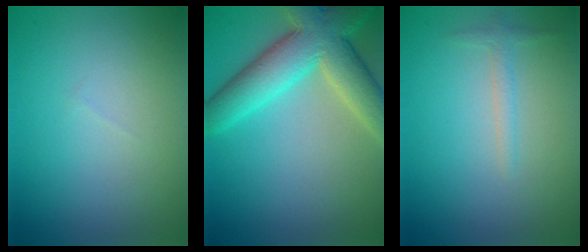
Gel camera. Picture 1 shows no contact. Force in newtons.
{"total": 8.6, "press": 8.6, "slide": 0.8}
{"total": 1.1, "press": 1.1, "slide": 0.1}